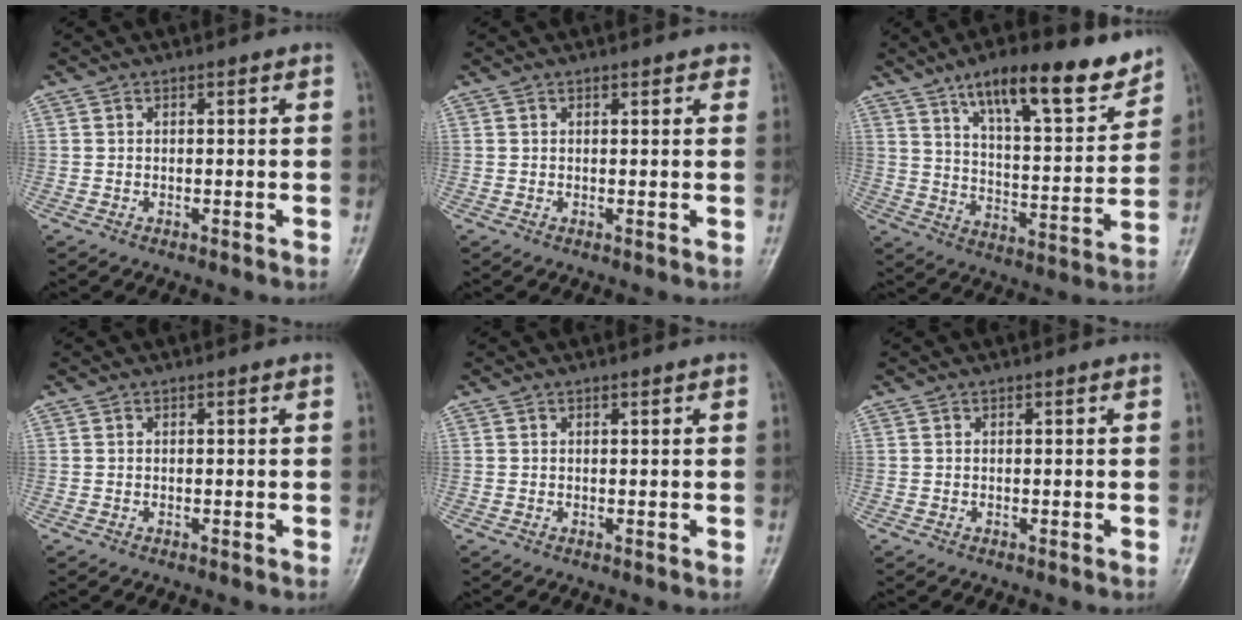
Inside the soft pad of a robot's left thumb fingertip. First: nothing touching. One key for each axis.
{"total": 1.9, "fx": 1.4, "fy": 0.8, "fz": 1.0, "tx": -0.001, "ty": -0.001, "tz": 0.012}
{"total": 17.9, "fx": 12.2, "fy": 5.2, "fz": 12.0, "tx": -0.146, "ty": -0.063, "tz": 0.196}
{"total": 0.0}
{"total": 0.5, "fx": 0.4, "fy": 0.1, "fz": 0.4, "tx": -0.005, "ty": -0.001, "tz": 0.005}
{"total": 0.0}